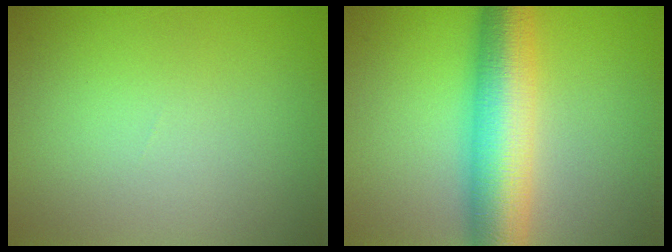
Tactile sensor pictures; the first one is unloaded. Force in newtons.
{"total": 9.8, "press": 9.8, "slide": 0.2}